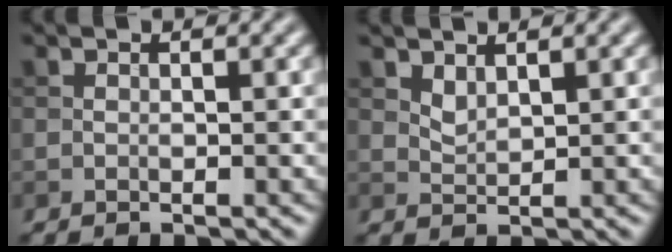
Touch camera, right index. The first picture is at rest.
{"total": 1.3, "force": [1.0, 0.5, 0.7], "torque": [-0.020, -0.003, 0.026]}